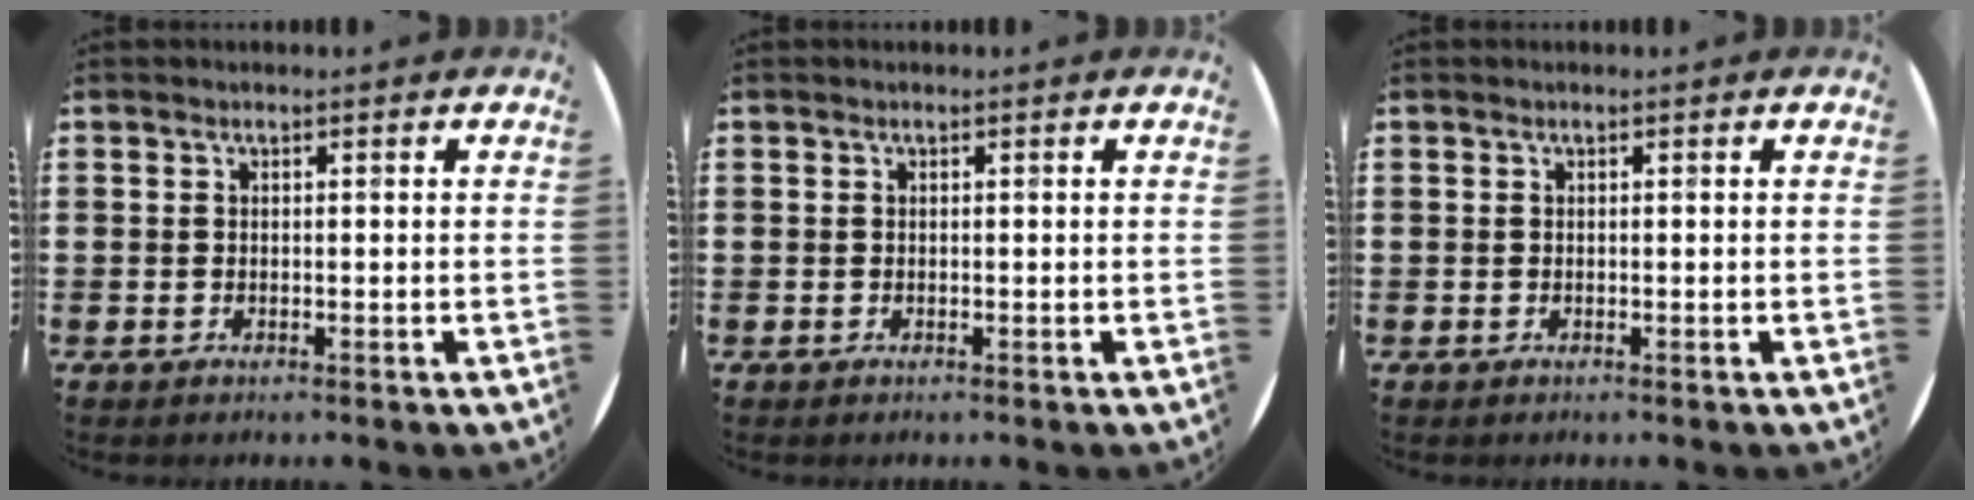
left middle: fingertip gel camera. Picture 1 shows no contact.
{"total": 0.0}
{"total": 0.0}